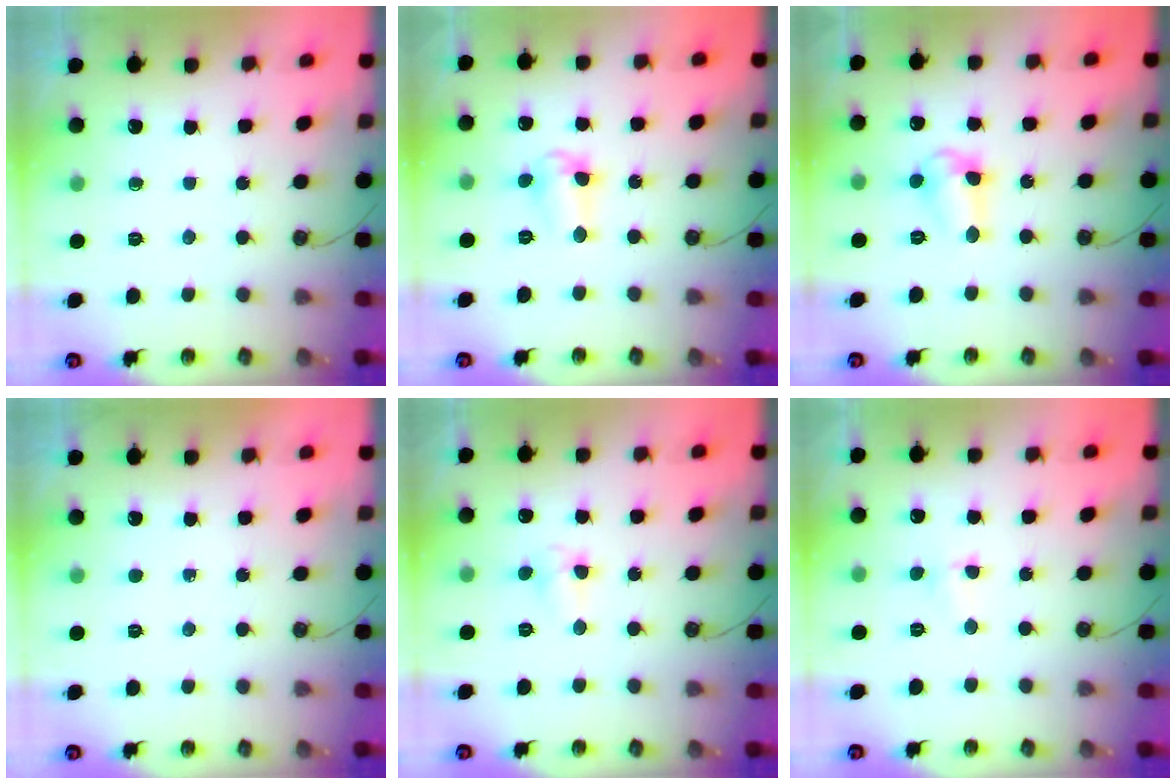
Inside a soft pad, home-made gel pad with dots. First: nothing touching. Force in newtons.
{"total": 6.4, "press": 5.5, "slide": 3.3}
{"total": 8.0, "press": 8.0, "slide": 0.7}
{"total": 0.0}
{"total": 4.7, "press": 4.7, "slide": 0.7}
{"total": 2.8, "press": 1.1, "slide": 2.5}